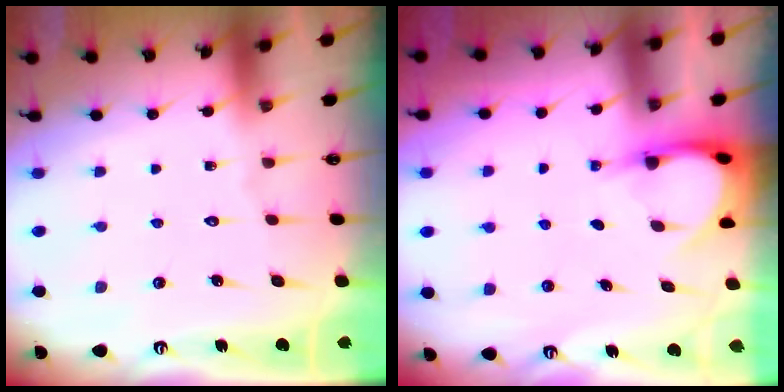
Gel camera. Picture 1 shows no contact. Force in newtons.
{"total": 3.7, "press": 3.7, "slide": 0.4}